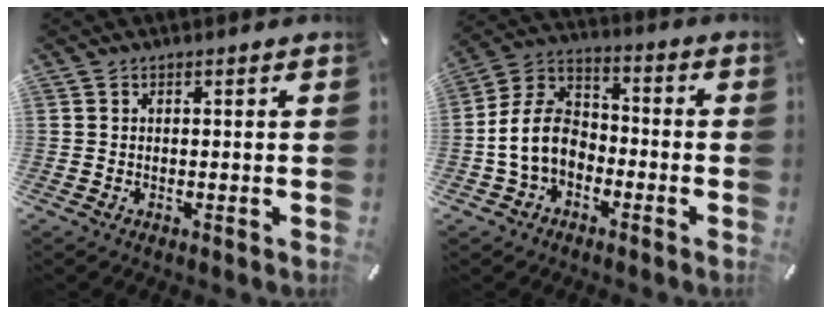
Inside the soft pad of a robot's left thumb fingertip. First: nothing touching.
{"total": 10.7, "force": [-3.4, 8.1, 6.1], "torque": [-0.150, 0.018, -0.068]}